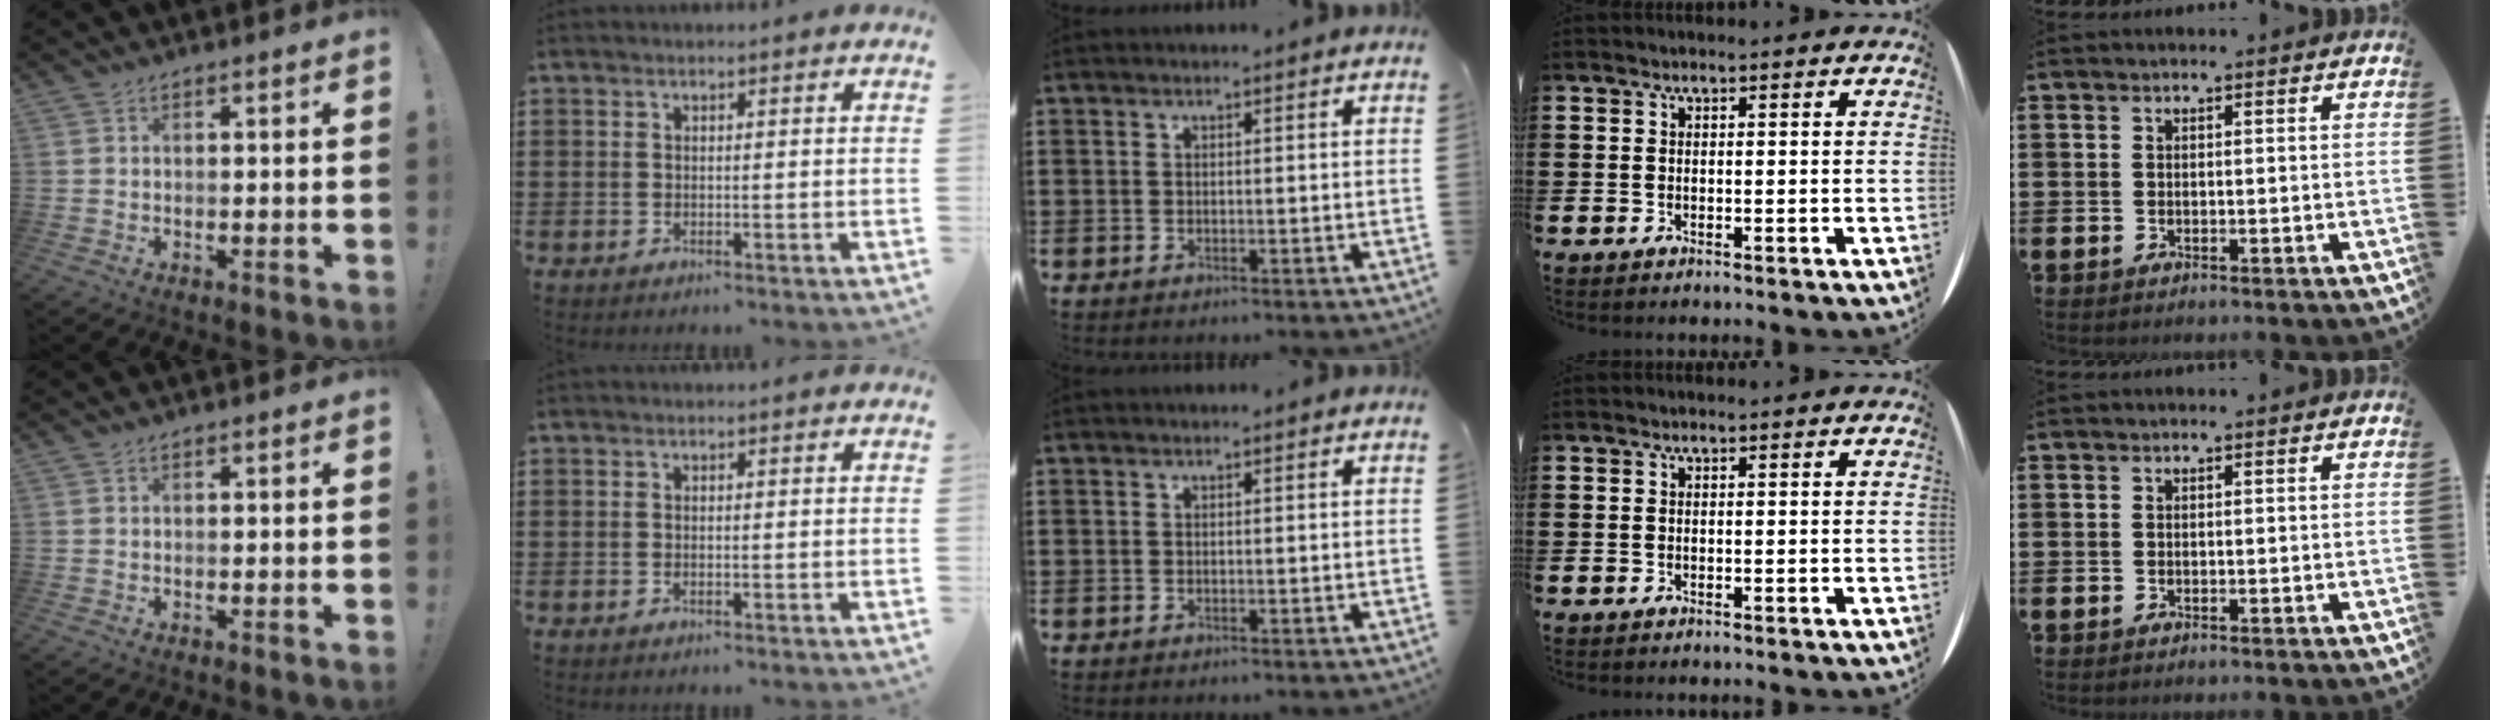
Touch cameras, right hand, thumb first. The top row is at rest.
{}